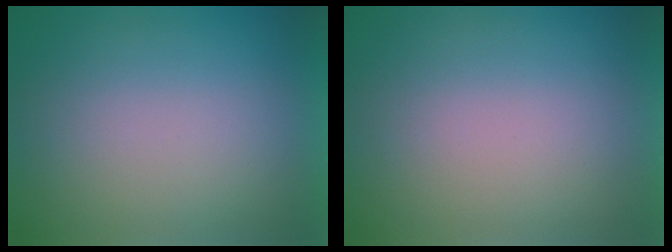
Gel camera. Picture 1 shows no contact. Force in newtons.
{"total": 0.0}